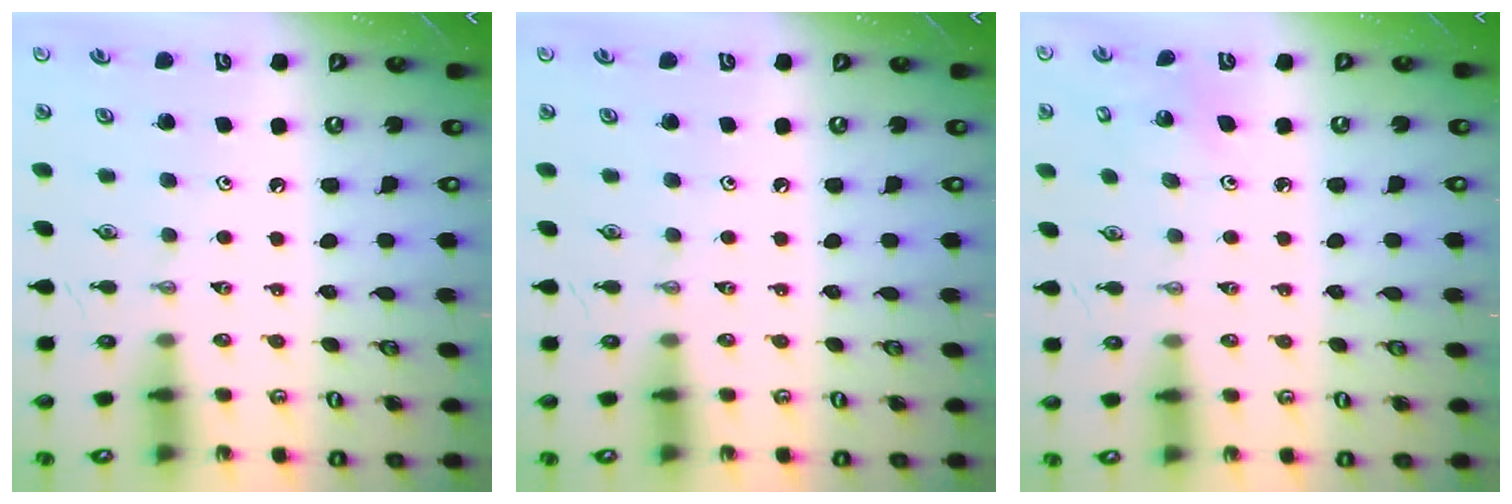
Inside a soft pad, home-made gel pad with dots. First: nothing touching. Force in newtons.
{"total": 0.0}
{"total": 2.0, "press": 2.0, "slide": 0.1}